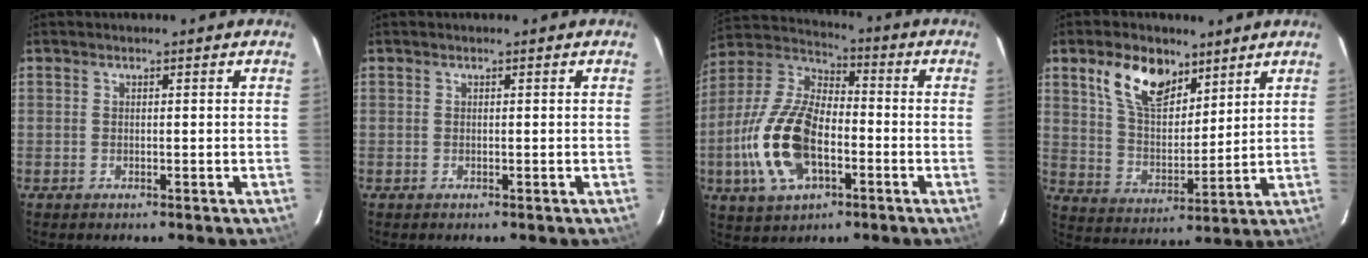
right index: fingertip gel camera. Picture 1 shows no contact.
{"total": 0.0}
{"total": 17.8, "force": [-5.1, 9.3, 14.3], "torque": [-0.316, 0.000, -0.095]}
{"total": 12.1, "force": [7.4, 6.4, 7.2], "torque": [-0.132, 0.012, 0.142]}